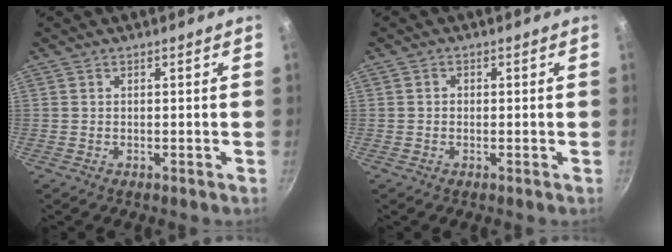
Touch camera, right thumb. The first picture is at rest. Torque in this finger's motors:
{"motor_torque": [-0.54, 0.38, 0.18, -0.31, -0.02]}